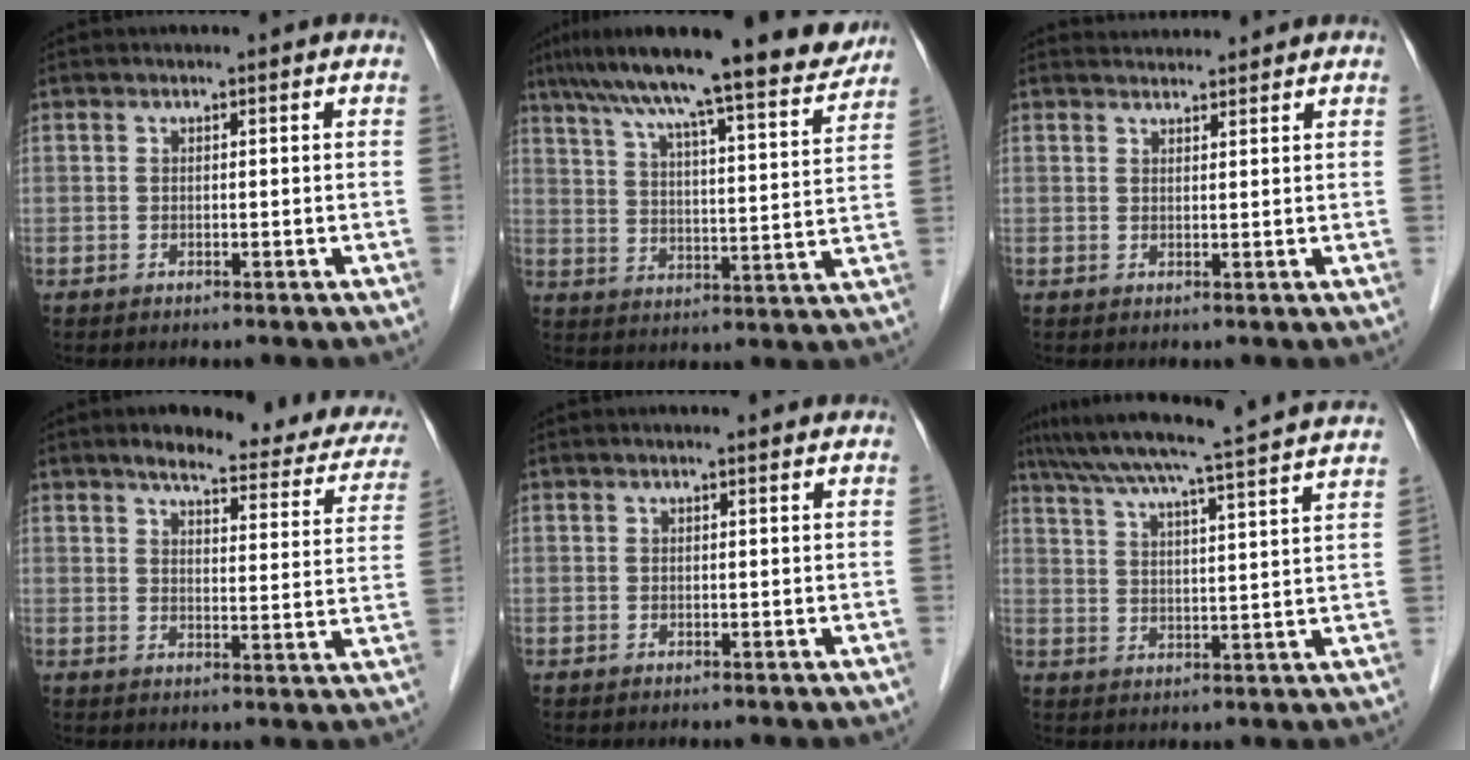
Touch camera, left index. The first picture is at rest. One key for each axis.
{"total": 19.4, "fx": 16.3, "fy": 1.4, "fz": 10.3, "tx": -0.160, "ty": 0.006, "tz": 0.230}
{"total": 3.0, "fx": 3.0, "fy": 0.4, "fz": 0.0, "tx": -0.008, "ty": 0.024, "tz": 0.049}
{"total": 18.3, "fx": 15.0, "fy": 4.6, "fz": 9.4, "tx": -0.095, "ty": 0.004, "tz": 0.166}
{"total": 2.3, "fx": 2.1, "fy": 0.0, "fz": 0.9, "tx": -0.014, "ty": 0.012, "tz": 0.024}
{"total": 21.7, "fx": 19.2, "fy": -1.2, "fz": 10.0, "tx": -0.177, "ty": -0.012, "tz": 0.251}